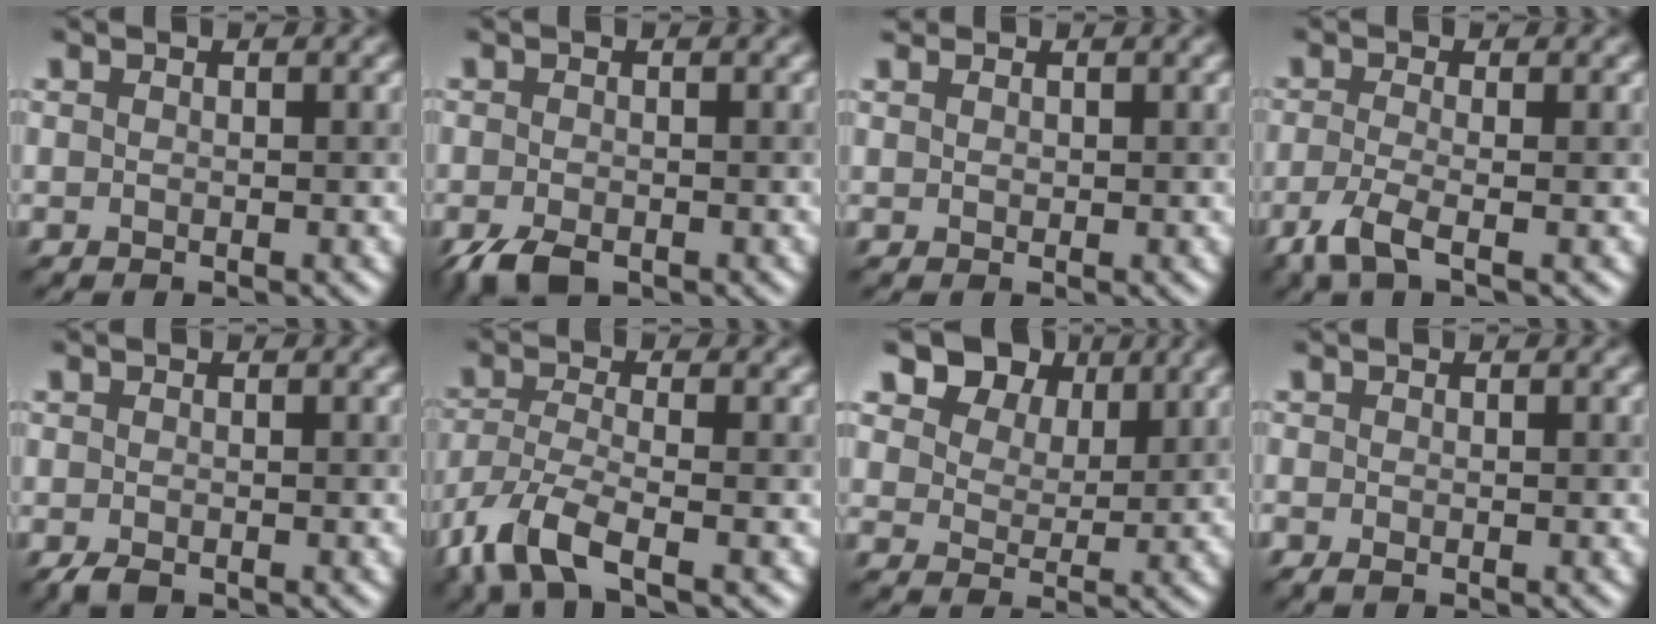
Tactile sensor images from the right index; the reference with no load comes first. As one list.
[{"total": 3.3, "force": [-2.1, 1.6, 2.0], "torque": [-0.041, -0.005, -0.042]}, {"total": 0.7, "force": [0.4, 0.5, 0.1], "torque": [-0.002, -0.001, 0.005]}, {"total": 3.4, "force": [-1.9, 0.8, 2.6], "torque": [-0.062, -0.009, -0.049]}, {"total": 1.5, "force": [-1.0, 0.7, 0.9], "torque": [-0.020, -0.002, -0.021]}, {"total": 6.3, "force": [-3.8, 1.9, 4.6], "torque": [-0.111, -0.013, -0.087]}, {"total": 6.9, "force": [4.8, 4.0, 2.8], "torque": [-0.061, -0.008, 0.090]}, {"total": 0.8, "force": [-0.5, 0.3, 0.5], "torque": [-0.016, -0.003, -0.011]}]